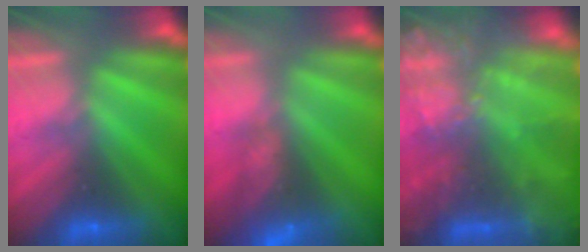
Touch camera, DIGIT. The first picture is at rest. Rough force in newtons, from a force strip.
{"total": 8.8}
{"total": 9.6}